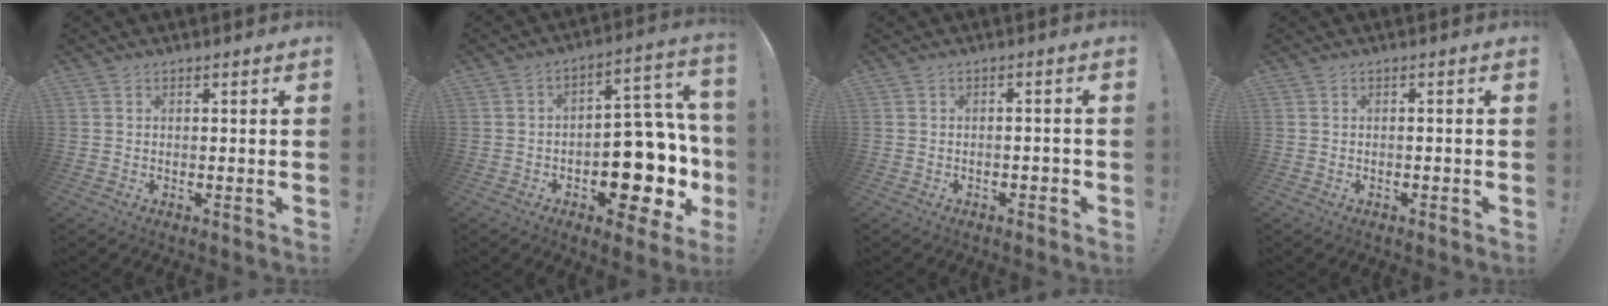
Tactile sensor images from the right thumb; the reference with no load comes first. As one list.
[{"total": 17.8, "force": [-6.0, 10.9, 12.8], "torque": [-0.115, 0.038, -0.081]}, {"total": 1.8, "force": [-1.3, 0.8, 1.0], "torque": [-0.017, 0.006, -0.023]}, {"total": 0.9, "force": [-0.8, 0.1, 0.4], "torque": [-0.010, 0.002, -0.014]}]